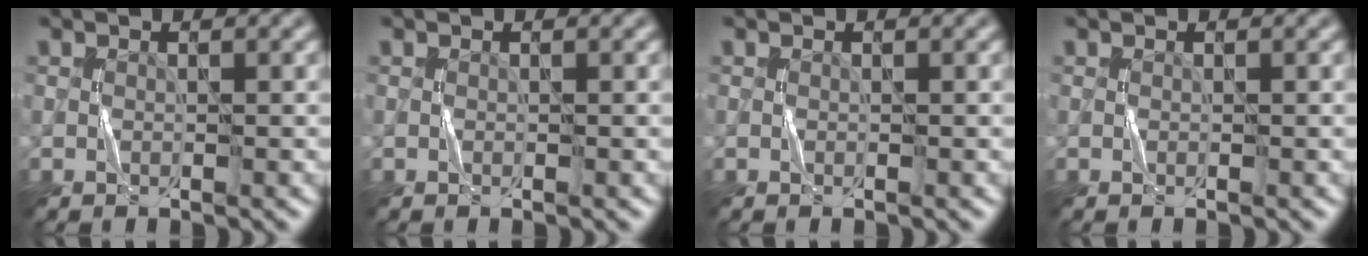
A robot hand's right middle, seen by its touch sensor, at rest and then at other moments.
{"total": 0.0}
{"total": 0.0}
{"total": 0.0}